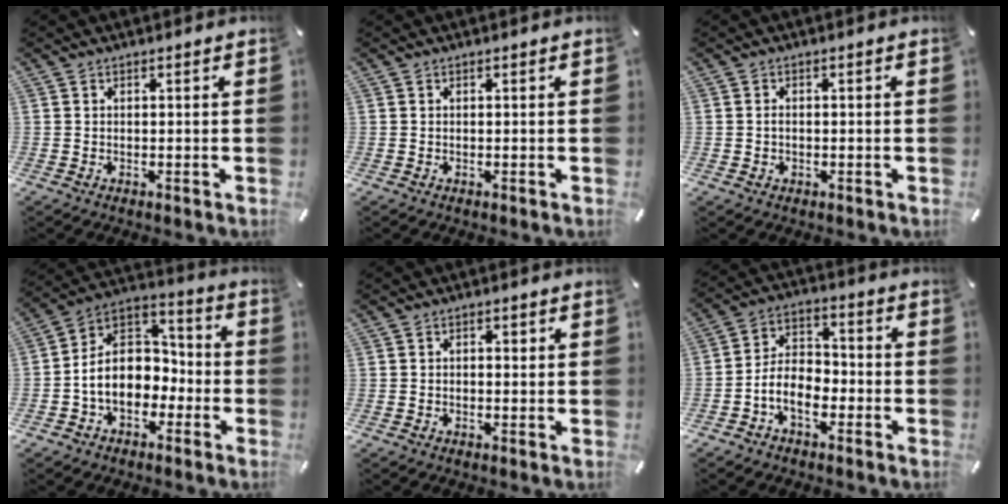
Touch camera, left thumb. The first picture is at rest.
{"total": 0.0}
{"total": 1.5, "force": [-0.2, 1.1, 1.1], "torque": [-0.021, 0.004, -0.005]}
{"total": 11.6, "force": [-3.1, 9.5, 5.9], "torque": [-0.136, 0.008, -0.058]}
{"total": 1.5, "force": [0.0, 0.9, 1.2], "torque": [-0.023, 0.006, -0.003]}
{"total": 8.4, "force": [-4.3, 5.3, 4.9], "torque": [-0.102, 0.018, -0.080]}